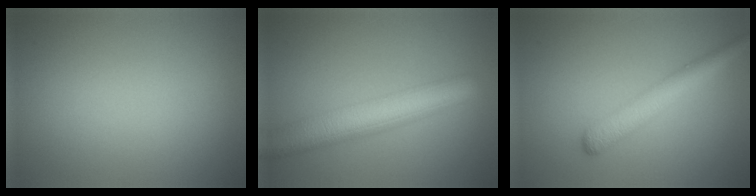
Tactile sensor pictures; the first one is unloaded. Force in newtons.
{"total": 7.1, "press": 7.1, "slide": 0.2}
{"total": 3.5, "press": 3.5, "slide": 0.1}